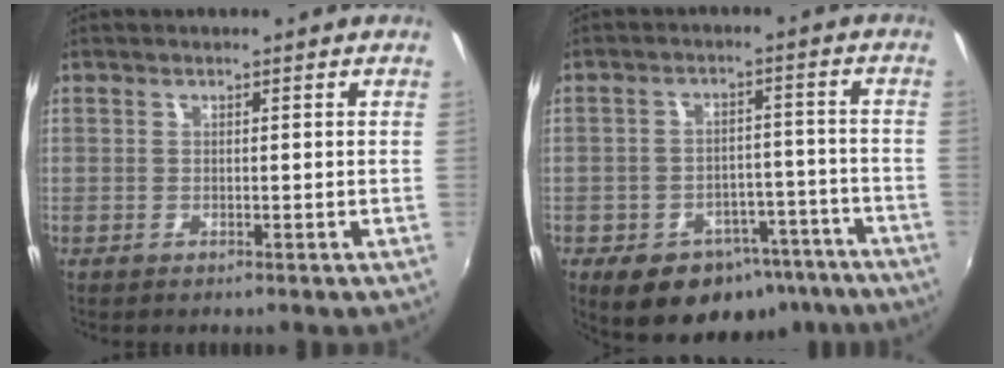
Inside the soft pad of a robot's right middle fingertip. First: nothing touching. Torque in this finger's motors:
{"motor_torque": [1.18, -0.96, 0.14, 0.09]}